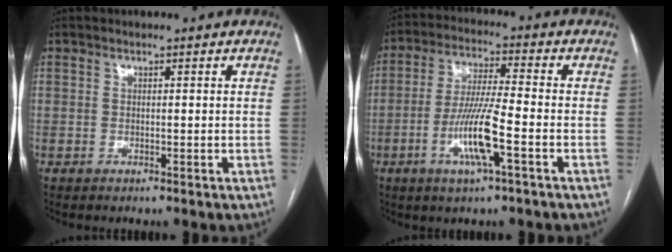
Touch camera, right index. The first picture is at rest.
{"total": 9.8, "force": [-3.4, 0.2, 9.1], "torque": [-0.182, -0.007, -0.067]}